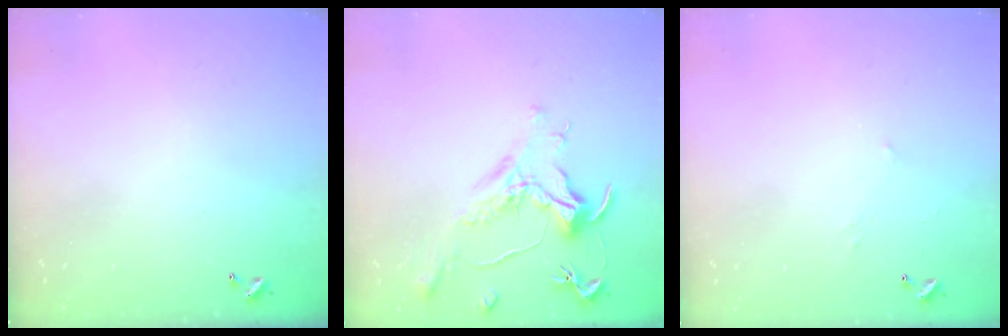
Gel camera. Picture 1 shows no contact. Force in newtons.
{"total": 1.5, "press": 1.2, "slide": 0.9}
{"total": 2.9, "press": 2.8, "slide": 0.4}